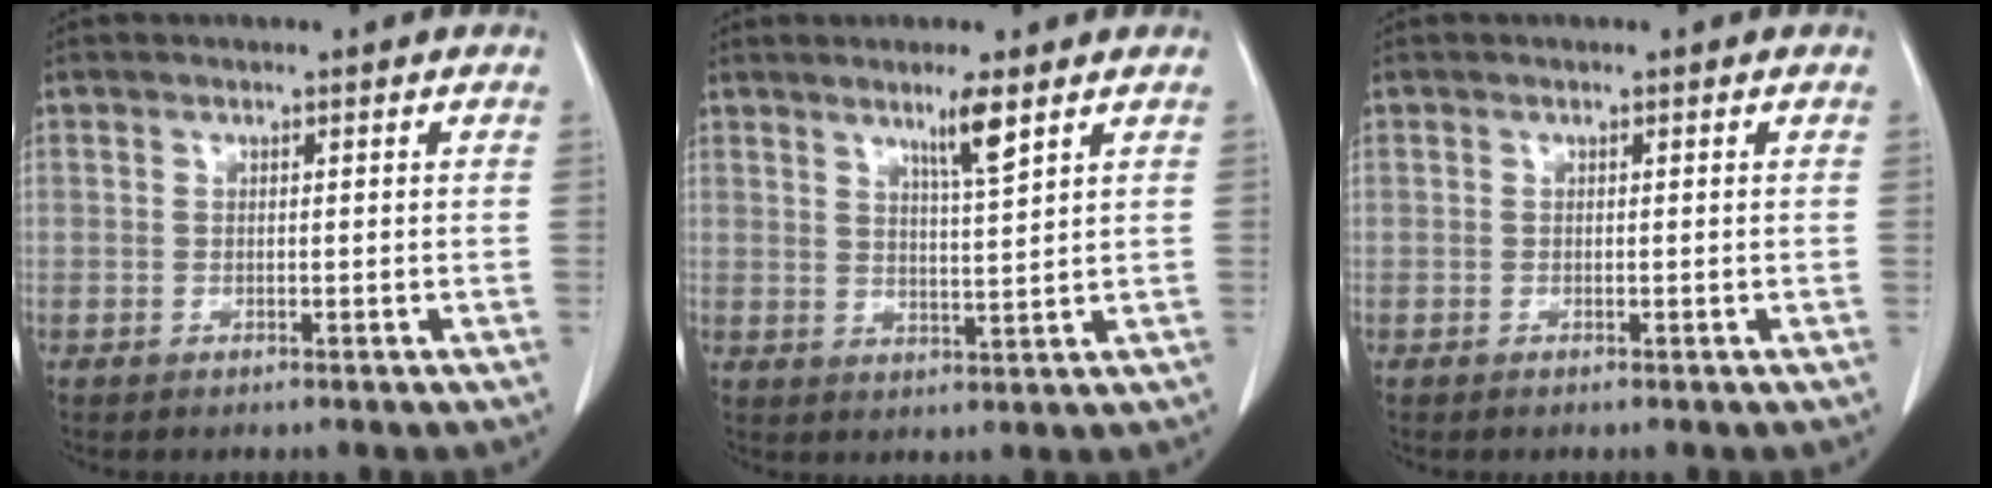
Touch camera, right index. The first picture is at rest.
{"total": 4.5, "force": [3.0, -0.4, 3.4], "torque": [-0.061, -0.008, 0.054]}
{"total": 0.0}